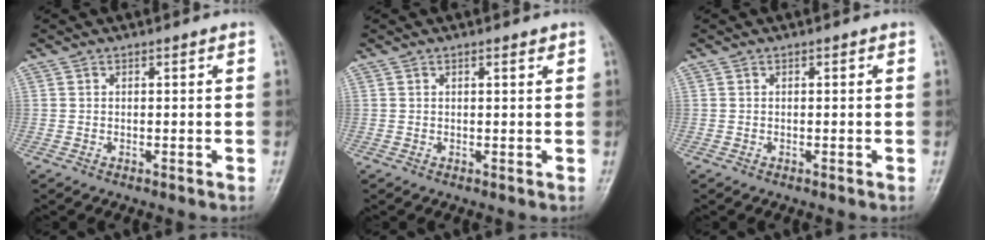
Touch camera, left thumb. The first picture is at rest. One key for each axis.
{"total": 0.9, "fx": 0.6, "fy": 0.3, "fz": 0.7, "tx": -0.011, "ty": 0.000, "tz": 0.007}
{"total": 0.0}